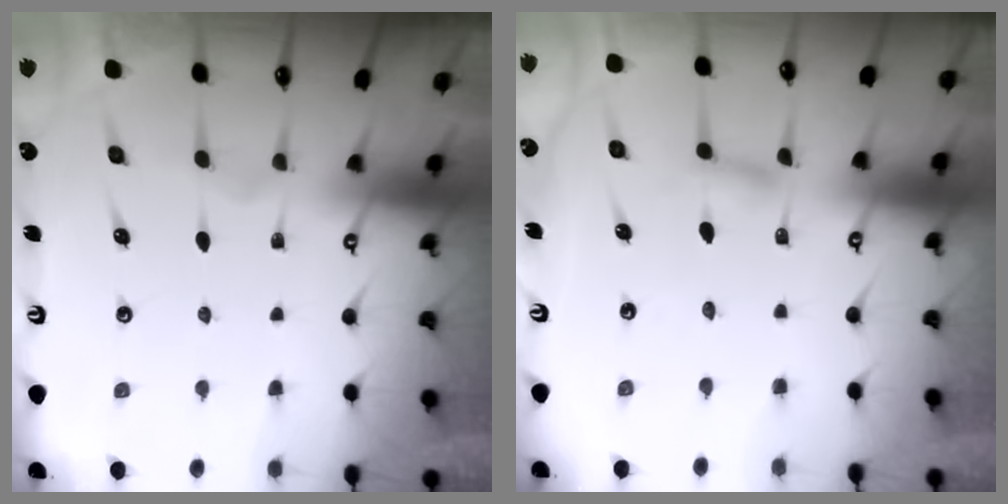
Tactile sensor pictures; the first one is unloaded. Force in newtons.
{"total": 2.8, "press": 2.7, "slide": 0.3}